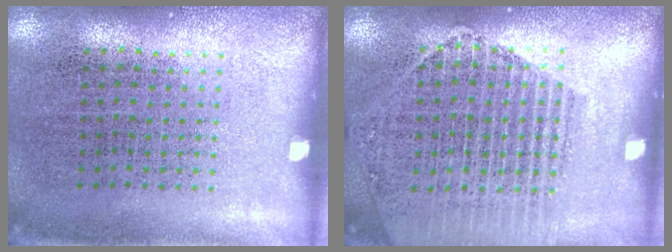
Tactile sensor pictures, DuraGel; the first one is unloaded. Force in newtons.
{"total": 1.7, "press": 1.6, "slide": 0.4}